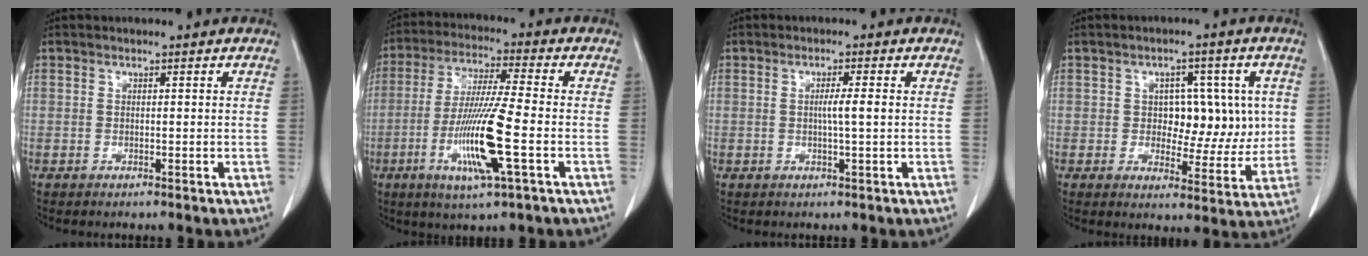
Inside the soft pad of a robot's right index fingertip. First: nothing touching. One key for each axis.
{"total": 12.9, "fx": -3.7, "fy": 0.0, "fz": 12.4, "tx": -0.247, "ty": -0.019, "tz": -0.073}
{"total": 2.6, "fx": 0.1, "fy": -0.3, "fz": 2.6, "tx": -0.047, "ty": 0.000, "tz": 0.000}
{"total": 8.1, "fx": 1.1, "fy": 5.0, "fz": 6.3, "tx": -0.069, "ty": 0.015, "tz": 0.023}